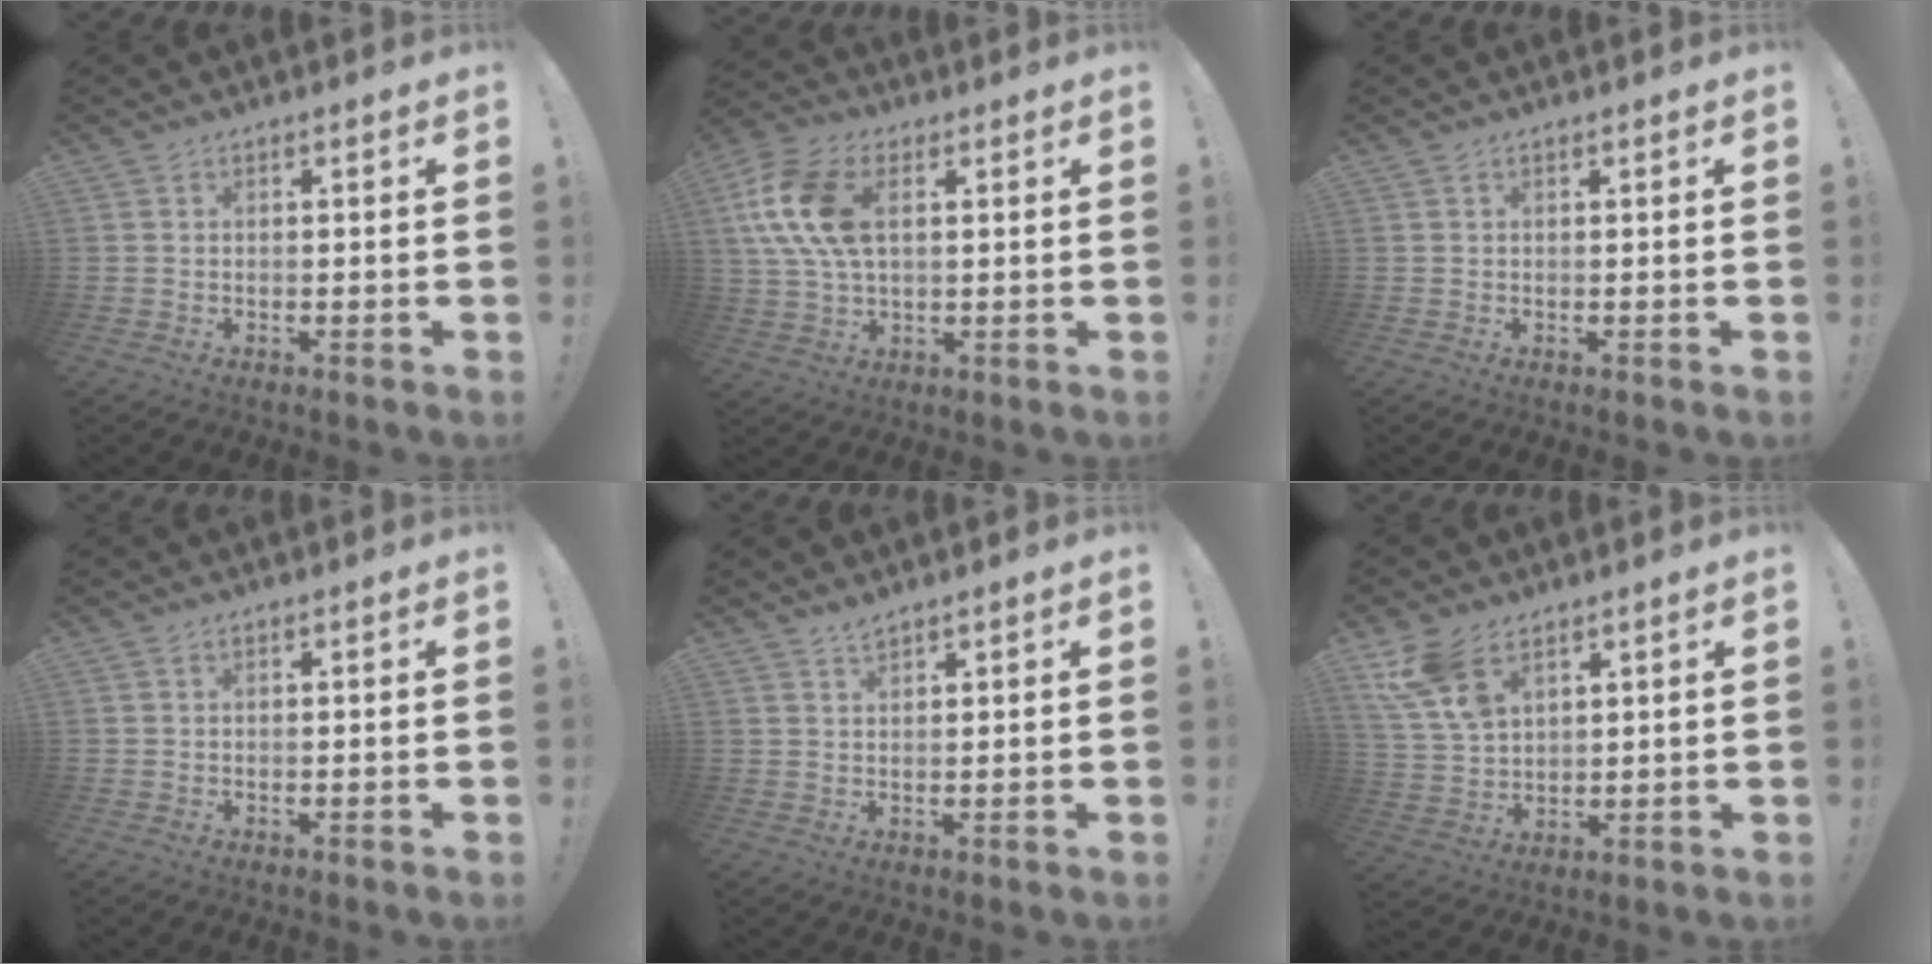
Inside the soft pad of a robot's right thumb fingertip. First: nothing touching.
{"total": 15.5, "force": [3.8, 9.7, 11.4], "torque": [-0.231, 0.004, 0.074]}
{"total": 0.0}
{"total": 0.0}
{"total": 2.2, "force": [2.0, 0.2, 0.8], "torque": [-0.009, -0.012, 0.036]}
{"total": 11.1, "force": [6.6, 6.1, 6.4], "torque": [-0.126, -0.021, 0.132]}